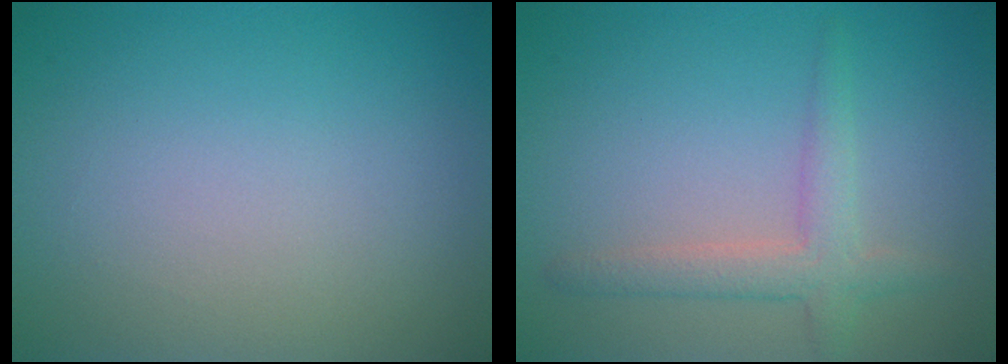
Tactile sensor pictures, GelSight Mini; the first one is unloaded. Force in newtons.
{"total": 2.9, "press": 2.8, "slide": 0.1}